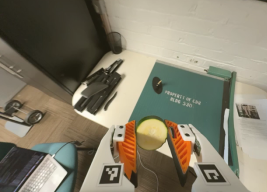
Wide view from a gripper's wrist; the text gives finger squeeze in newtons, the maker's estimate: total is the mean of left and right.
{"total": 9.3, "left": 9.4, "right": 9.1}